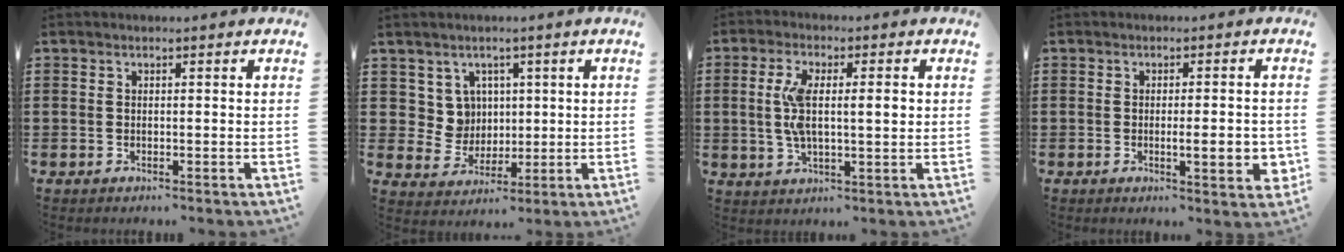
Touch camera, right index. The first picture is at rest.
{"total": 5.7, "force": [1.9, 5.2, 1.5], "torque": [-0.046, 0.008, 0.037]}
{"total": 6.9, "force": [0.8, 2.3, 6.5], "torque": [-0.132, 0.004, 0.009]}
{"total": 4.9, "force": [-0.9, 1.0, 4.7], "torque": [-0.060, -0.008, -0.017]}